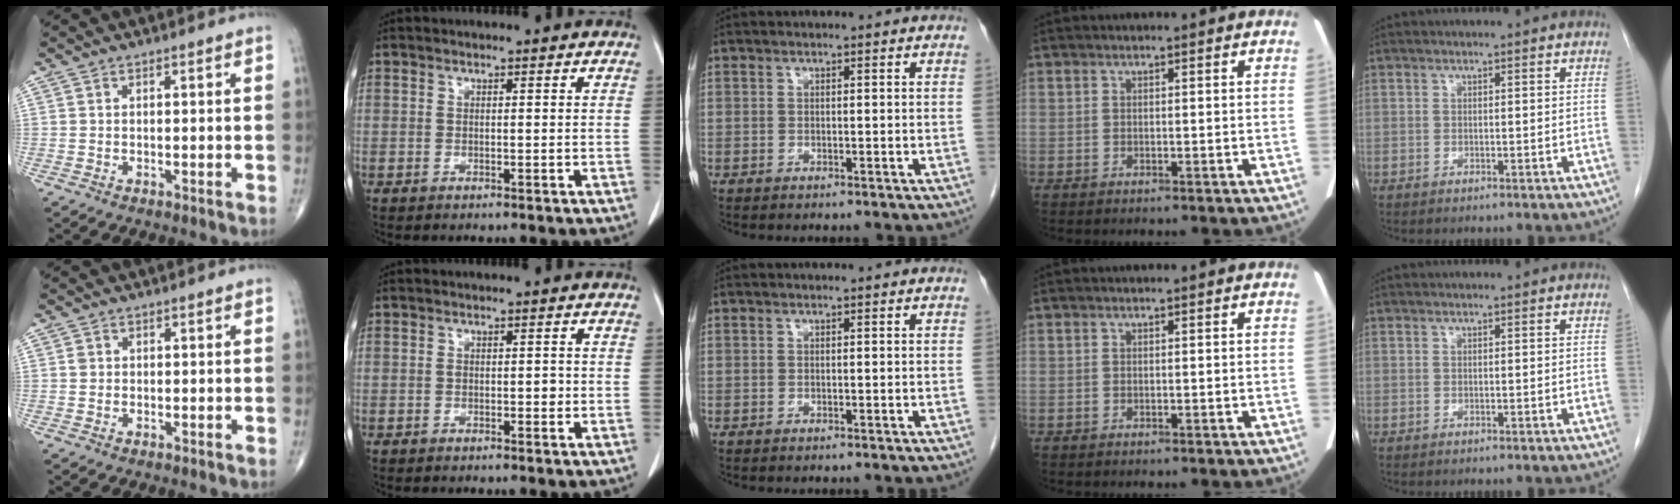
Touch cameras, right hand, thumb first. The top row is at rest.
{"thumb": {"total": 0.8, "force": [0.1, 0.8, 0.3], "torque": [0.001, 0.002, 0.002]}, "index": {"total": 1.1, "force": [-0.3, 0.6, 0.9], "torque": [-0.010, 0.003, -0.002]}}